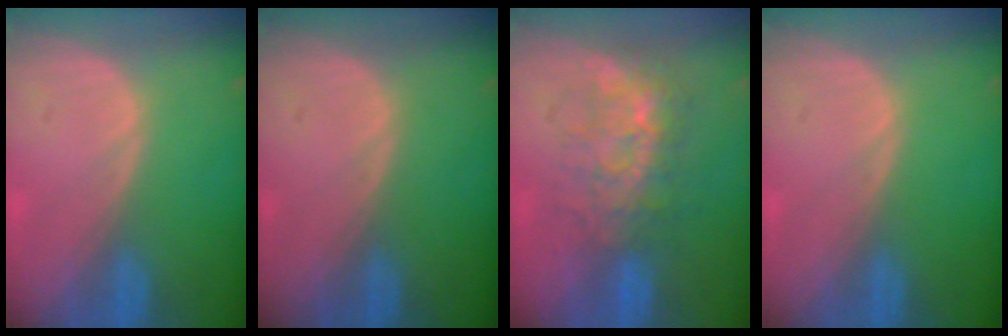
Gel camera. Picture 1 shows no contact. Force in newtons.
{"total": 0.0}
{"total": 8.1, "press": 7.5, "slide": 3.2}
{"total": 0.0}